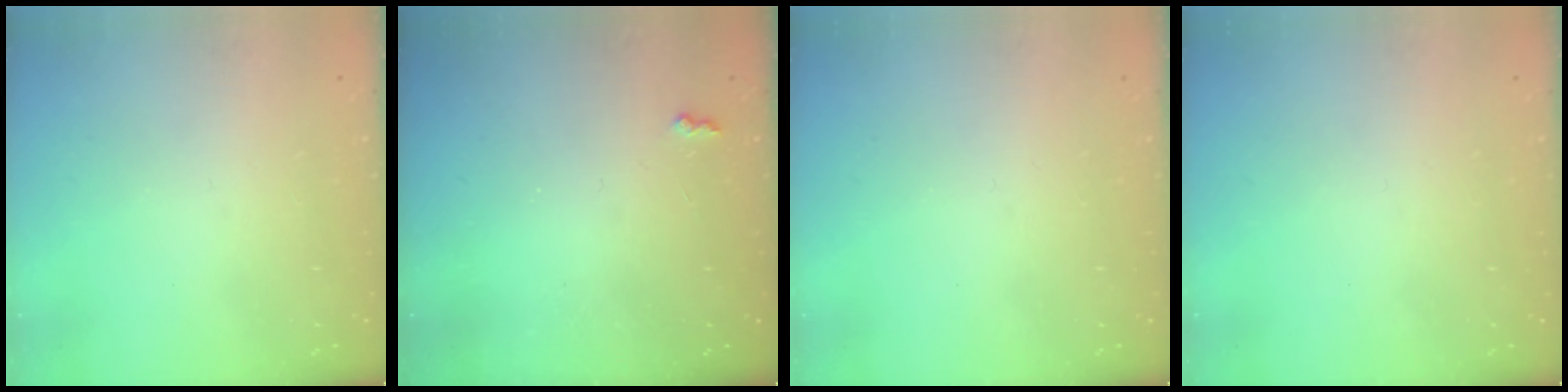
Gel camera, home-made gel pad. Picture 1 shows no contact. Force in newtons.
{"total": 2.6, "press": 2.5, "slide": 0.5}
{"total": 0.0}
{"total": 0.0}